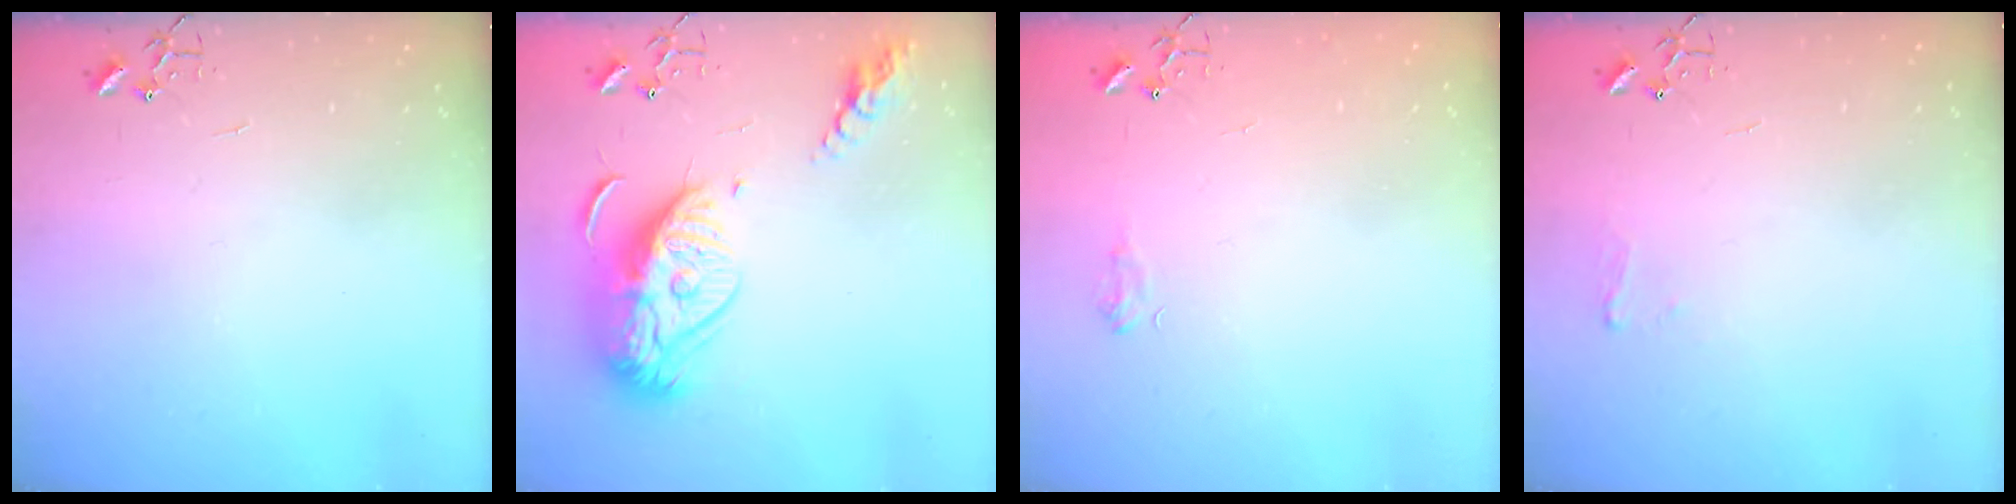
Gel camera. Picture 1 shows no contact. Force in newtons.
{"total": 18.4, "press": 18.3, "slide": 1.7}
{"total": 6.0, "press": 5.9, "slide": 0.7}
{"total": 5.2, "press": 5.1, "slide": 0.6}